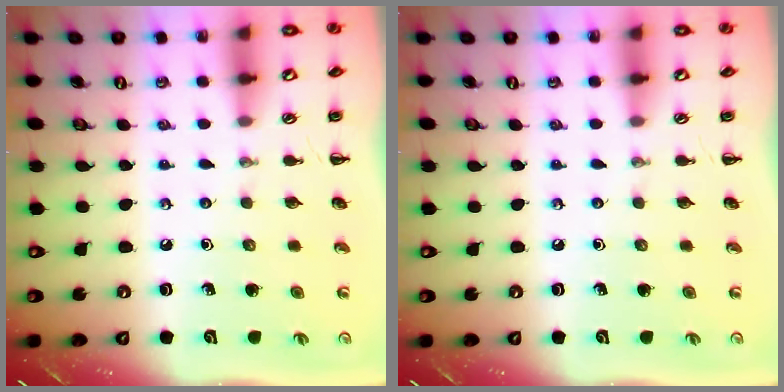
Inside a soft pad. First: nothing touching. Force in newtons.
{"total": 0.0}